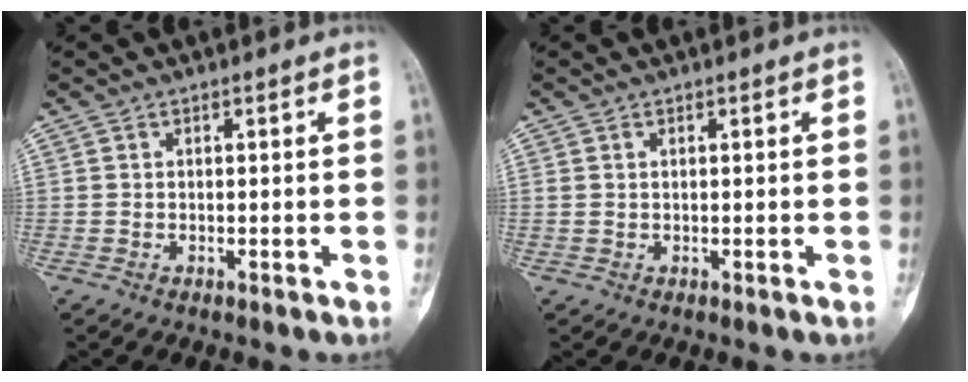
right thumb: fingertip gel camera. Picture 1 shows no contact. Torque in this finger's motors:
{"motor_torque": [-0.20, -0.02, 0.32, 0.07, -0.10]}